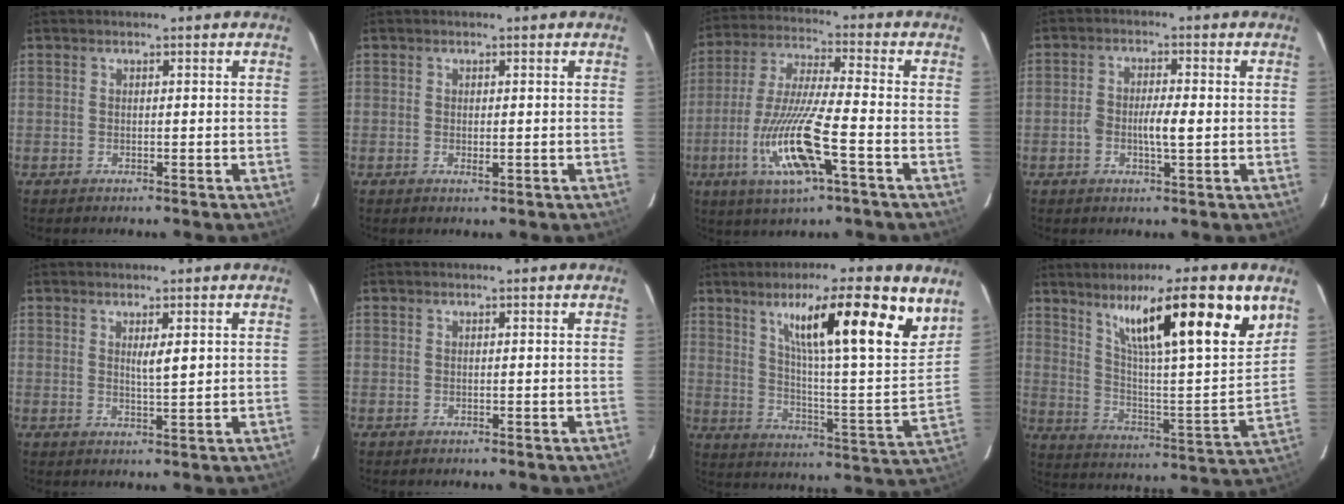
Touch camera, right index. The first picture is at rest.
{"total": 1.0, "force": [-0.1, 0.3, 0.9], "torque": [-0.016, -0.003, -0.001]}
{"total": 14.3, "force": [-5.2, 1.3, 13.2], "torque": [-0.273, -0.017, -0.095]}
{"total": 4.6, "force": [-0.6, 1.1, 4.4], "torque": [-0.086, 0.006, -0.008]}
{"total": 2.6, "force": [0.8, 0.2, 2.4], "torque": [-0.041, -0.006, 0.014]}
{"total": 0.0}
{"total": 20.3, "force": [11.8, 1.9, 16.5], "torque": [-0.226, 0.003, 0.180]}
{"total": 21.6, "force": [12.2, 1.4, 17.7], "torque": [-0.261, 0.001, 0.194]}